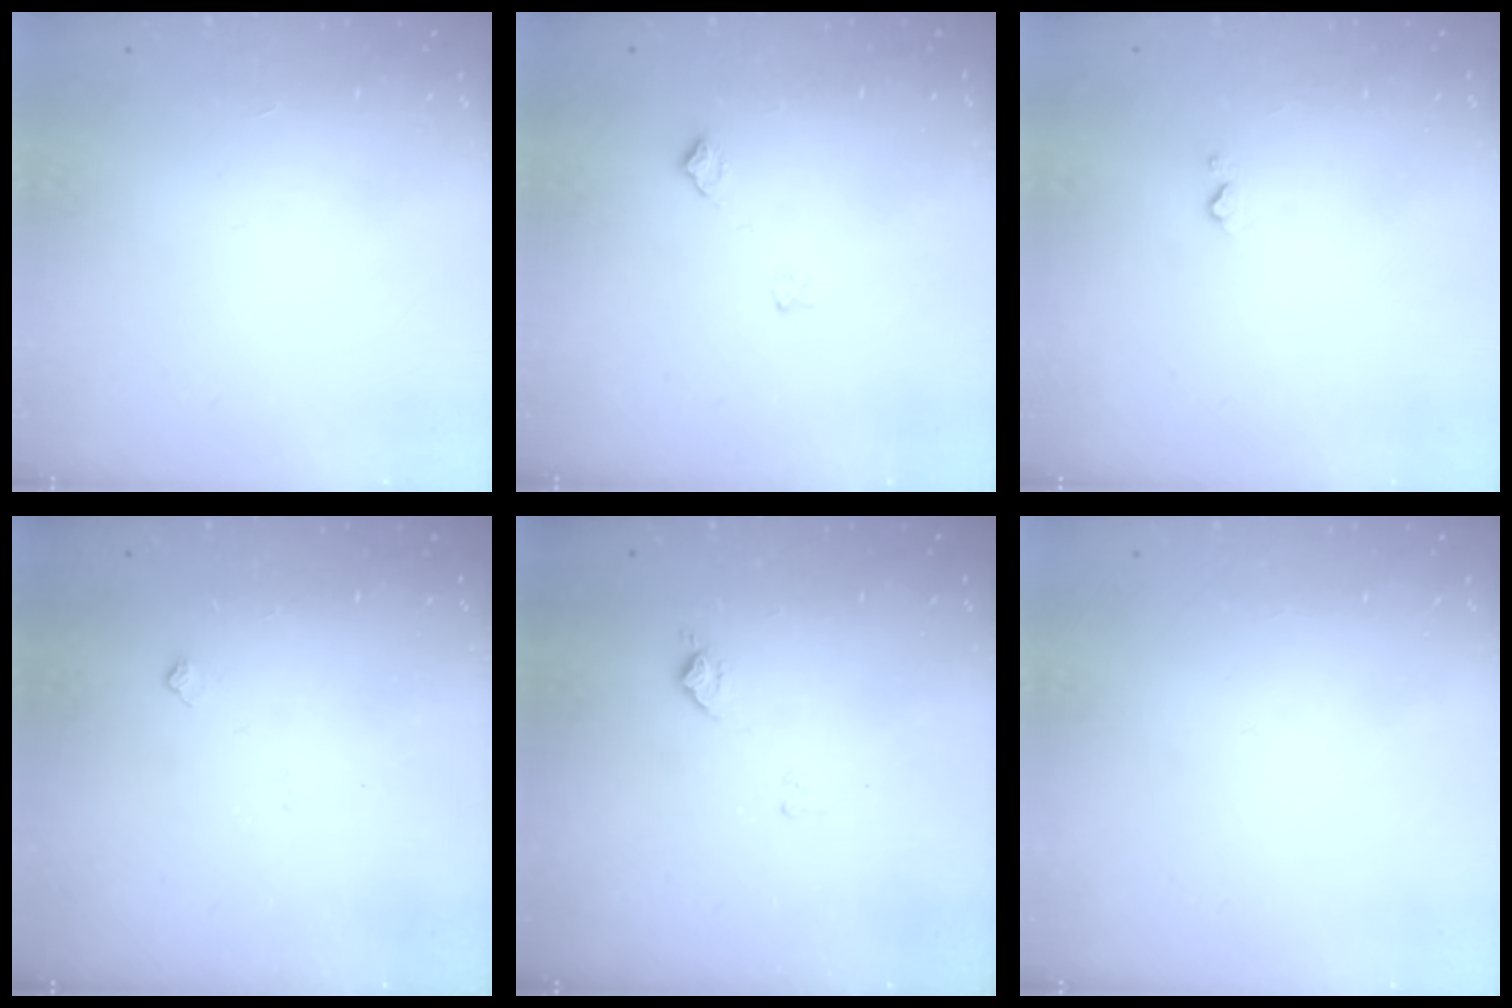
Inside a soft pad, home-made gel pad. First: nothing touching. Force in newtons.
{"total": 6.7, "press": 6.6, "slide": 0.9}
{"total": 2.8, "press": 2.7, "slide": 0.4}
{"total": 2.5, "press": 2.4, "slide": 0.4}
{"total": 7.7, "press": 7.6, "slide": 0.8}
{"total": 0.0}